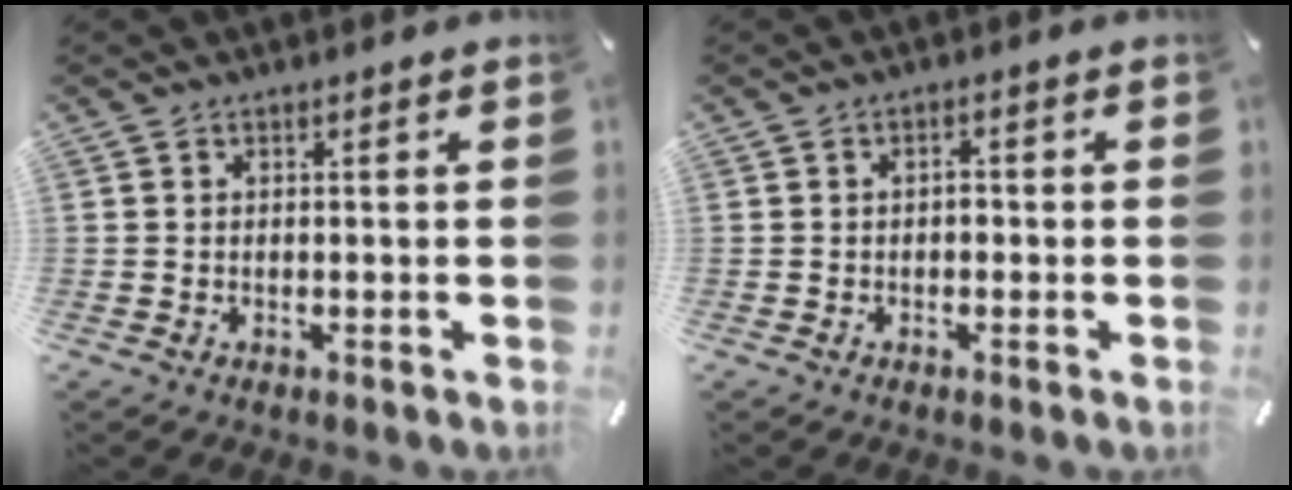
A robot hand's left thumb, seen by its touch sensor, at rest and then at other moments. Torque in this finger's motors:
{"motor_torque": [0.35, 0.17, 0.10, 0.15, -0.01]}